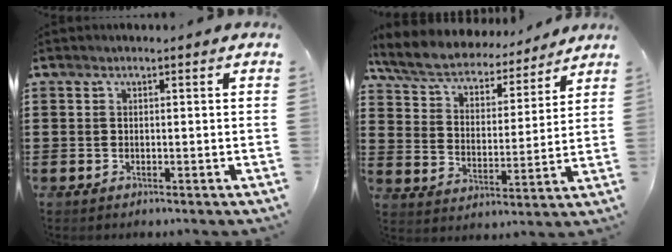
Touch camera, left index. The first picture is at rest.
{"total": 6.7, "force": [6.3, 1.3, 2.1], "torque": [-0.070, -0.039, 0.107]}